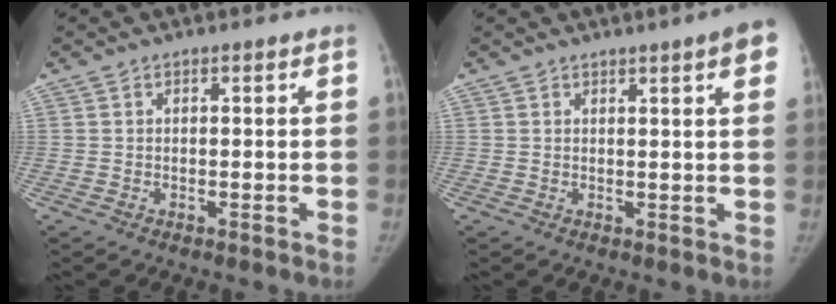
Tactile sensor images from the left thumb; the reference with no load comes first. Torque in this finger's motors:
{"motor_torque": [1.75, 1.30, 1.27, -0.77, 0.16]}